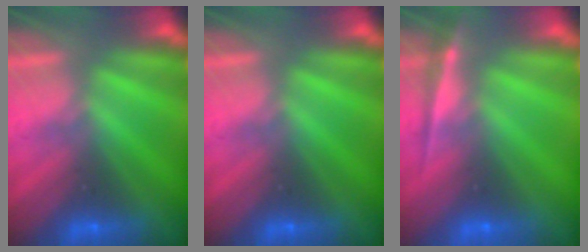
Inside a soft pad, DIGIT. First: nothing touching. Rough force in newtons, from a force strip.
{"total": 0.0}
{"total": 1.9}